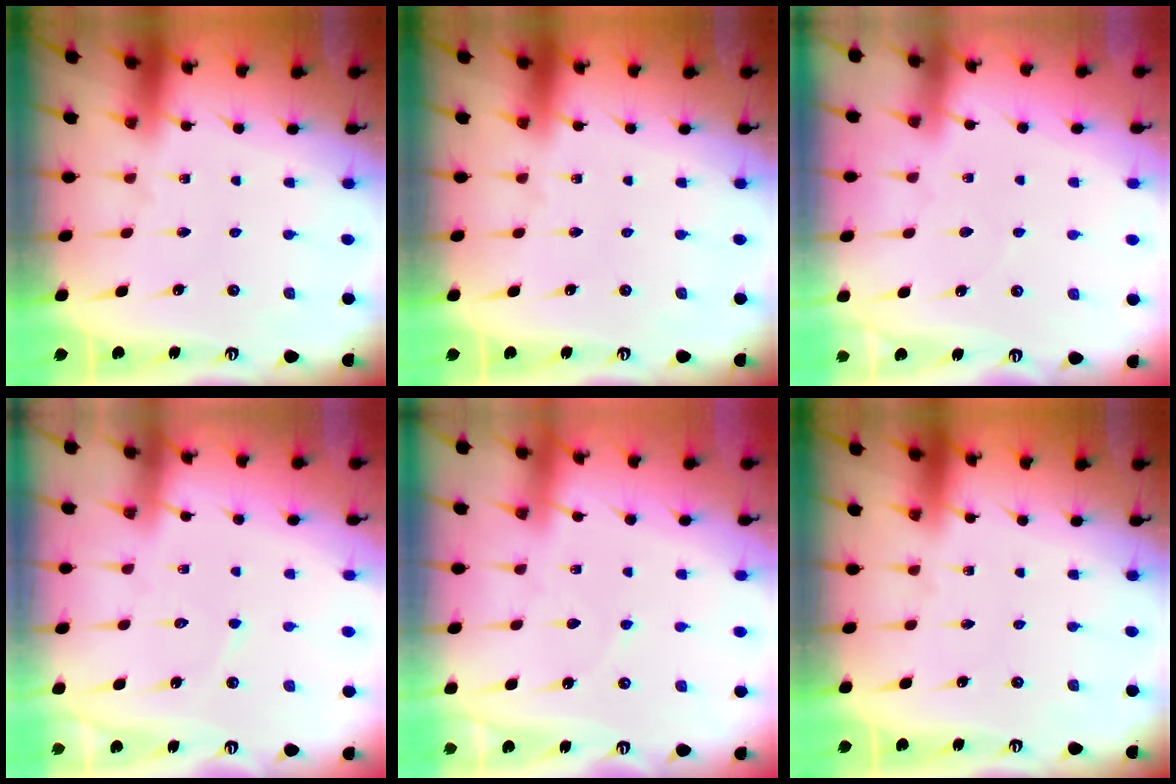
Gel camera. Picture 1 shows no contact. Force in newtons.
{"total": 0.0}
{"total": 2.6, "press": 2.6, "slide": 0.4}
{"total": 3.9, "press": 3.8, "slide": 0.4}
{"total": 2.6, "press": 2.6, "slide": 0.3}
{"total": 0.0}